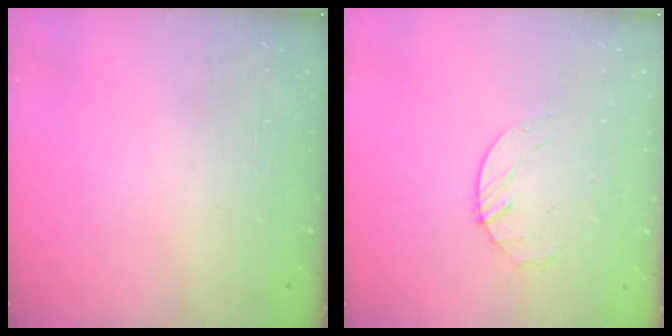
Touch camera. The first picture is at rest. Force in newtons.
{"total": 2.7, "press": 2.6, "slide": 0.3}